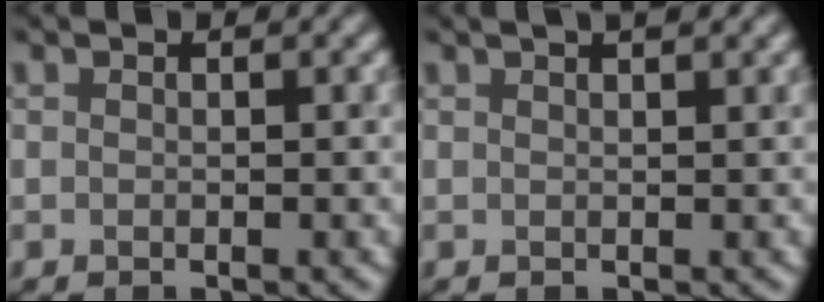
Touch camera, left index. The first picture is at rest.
{"total": 3.6, "force": [2.3, 1.5, 2.3], "torque": [-0.004, 0.018, -0.002]}